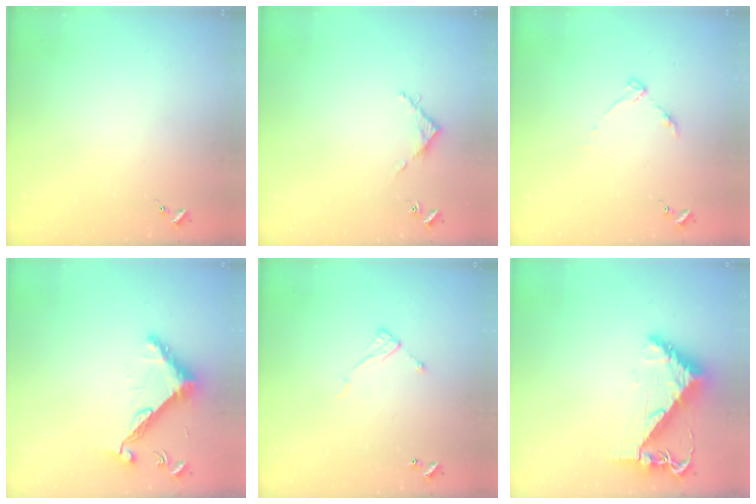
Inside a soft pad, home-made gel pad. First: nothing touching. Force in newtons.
{"total": 3.6, "press": 3.6, "slide": 0.3}
{"total": 4.0, "press": 4.0, "slide": 0.5}
{"total": 11.1, "press": 11.0, "slide": 0.7}
{"total": 7.3, "press": 7.3, "slide": 0.4}
{"total": 8.3, "press": 8.2, "slide": 1.0}